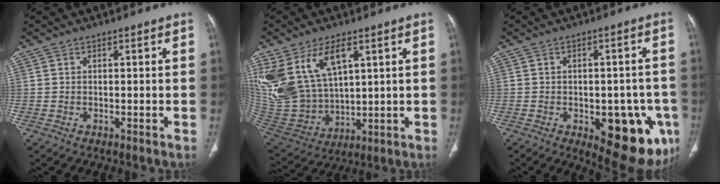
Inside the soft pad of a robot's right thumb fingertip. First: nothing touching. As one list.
[{"total": 17.8, "force": [7.8, 9.9, 12.5], "torque": [-0.247, -0.032, 0.175]}, {"total": 16.8, "force": [-6.1, 7.8, 13.5], "torque": [-0.116, 0.014, -0.056]}]